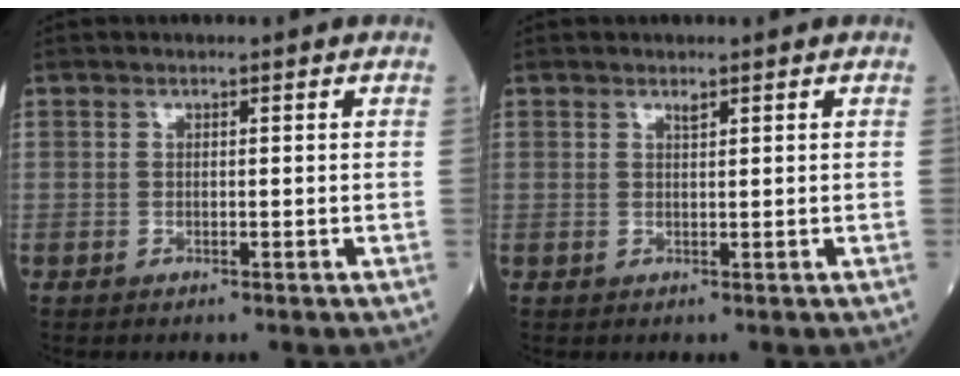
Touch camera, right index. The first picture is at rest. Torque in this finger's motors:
{"motor_torque": [-0.02, 0.01, -0.02, 0.02]}